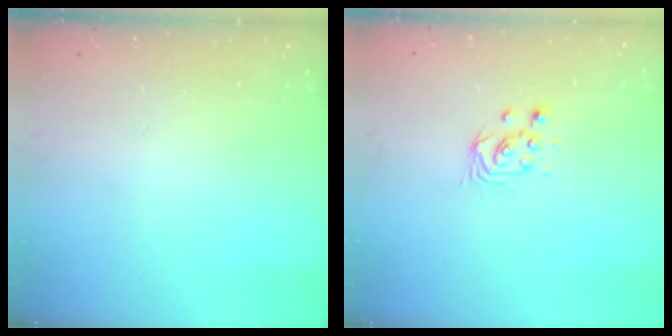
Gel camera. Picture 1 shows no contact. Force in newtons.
{"total": 3.4, "press": 3.4, "slide": 0.2}